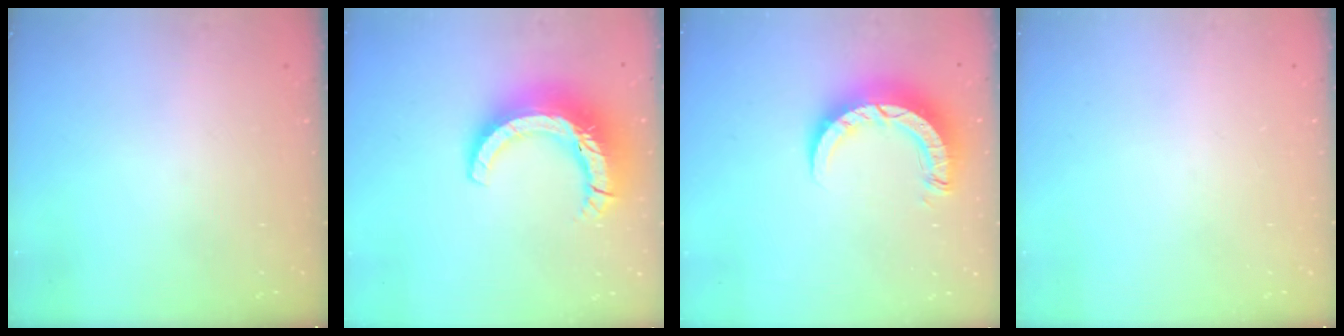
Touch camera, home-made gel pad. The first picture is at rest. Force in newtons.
{"total": 16.1, "press": 16.0, "slide": 1.5}
{"total": 8.8, "press": 8.8, "slide": 0.8}
{"total": 0.0}